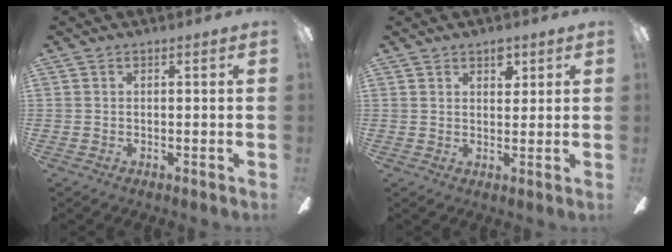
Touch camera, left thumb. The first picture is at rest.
{"total": 4.1, "force": [2.6, 2.3, 2.1], "torque": [-0.014, -0.010, 0.041]}